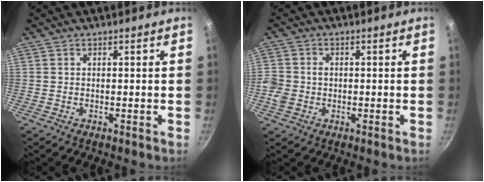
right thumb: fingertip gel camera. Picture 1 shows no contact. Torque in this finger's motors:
{"motor_torque": [0.86, 1.23, 0.42, 0.15, 0.08]}